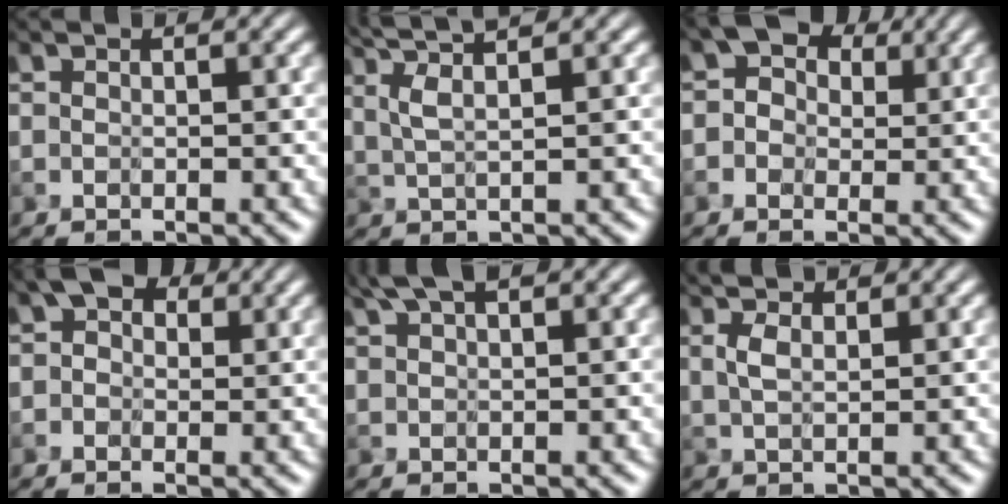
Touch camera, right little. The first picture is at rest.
{"total": 4.5, "force": [2.8, 1.0, 3.4], "torque": [-0.060, 0.021, 0.033]}
{"total": 3.5, "force": [1.0, 2.7, 1.9], "torque": [-0.021, 0.008, 0.004]}
{"total": 2.9, "force": [1.2, 2.0, 1.8], "torque": [-0.024, 0.005, 0.005]}
{"total": 2.6, "force": [2.0, 0.5, 1.5], "torque": [-0.024, 0.008, 0.040]}
{"total": 2.0, "force": [1.2, 0.7, 1.5], "torque": [-0.037, 0.004, 0.028]}